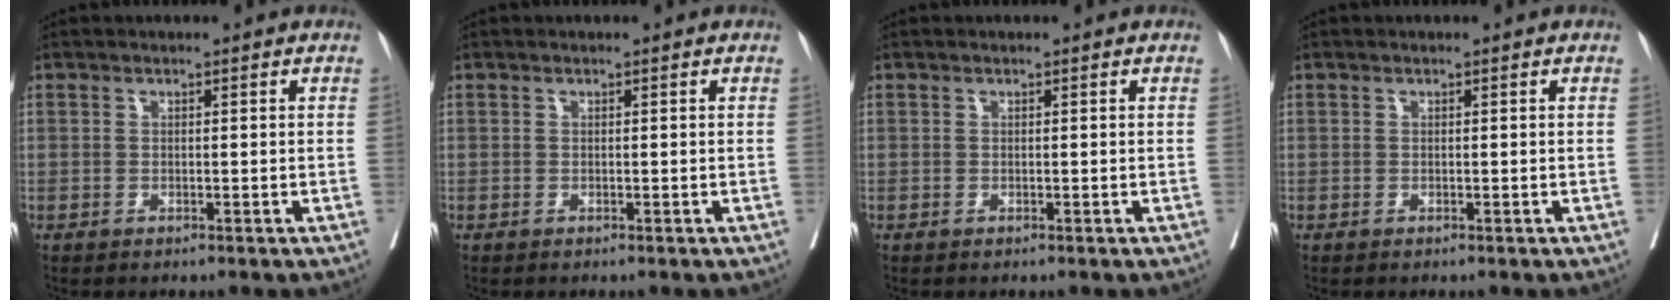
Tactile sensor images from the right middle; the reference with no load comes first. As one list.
[{"total": 0.0}, {"total": 0.0}, {"total": 0.0}]